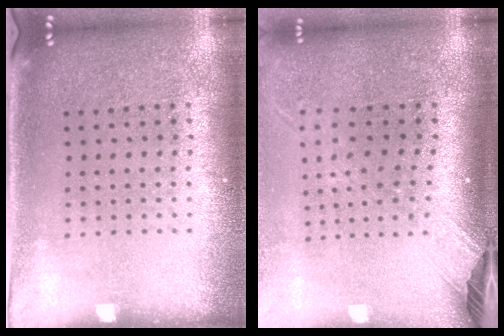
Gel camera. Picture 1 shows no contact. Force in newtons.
{"total": 2.5, "press": 1.9, "slide": 1.7}